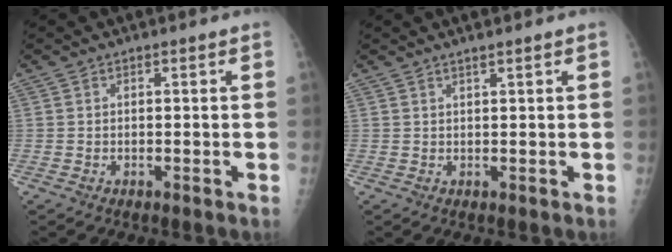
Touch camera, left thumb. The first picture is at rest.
{"total": 1.4, "force": [1.0, -0.1, 0.9], "torque": [-0.015, -0.002, 0.019]}